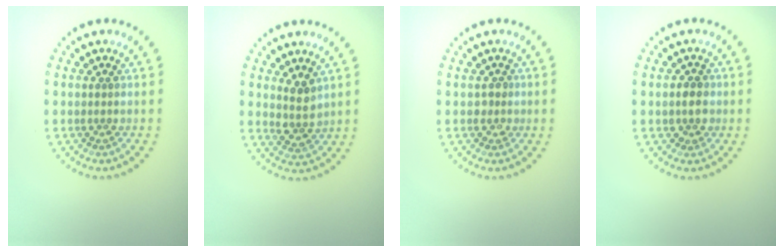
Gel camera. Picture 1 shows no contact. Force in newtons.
{"total": 2.2, "press": 1.8, "slide": 1.2}
{"total": 1.1, "press": 0.9, "slide": 0.6}
{"total": 2.0, "press": 1.9, "slide": 0.7}